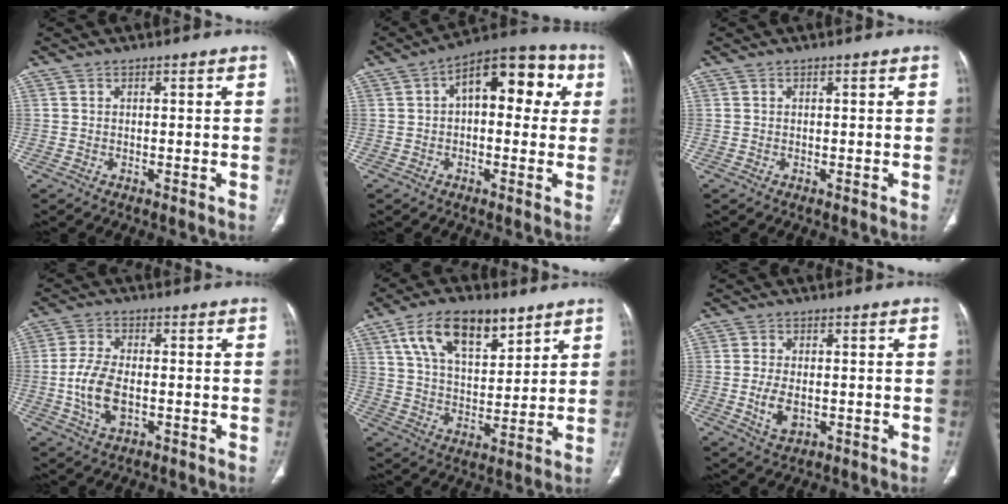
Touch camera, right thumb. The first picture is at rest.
{"total": 14.9, "force": [3.3, 7.8, 12.2], "torque": [-0.122, 0.033, 0.037]}
{"total": 0.0}
{"total": 8.5, "force": [-1.5, 4.7, 6.9], "torque": [-0.147, 0.005, -0.027]}
{"total": 15.4, "force": [8.6, 7.6, 10.2], "torque": [-0.146, -0.030, 0.157]}
{"total": 5.4, "force": [-0.9, 3.2, 4.2], "torque": [-0.080, -0.005, -0.009]}